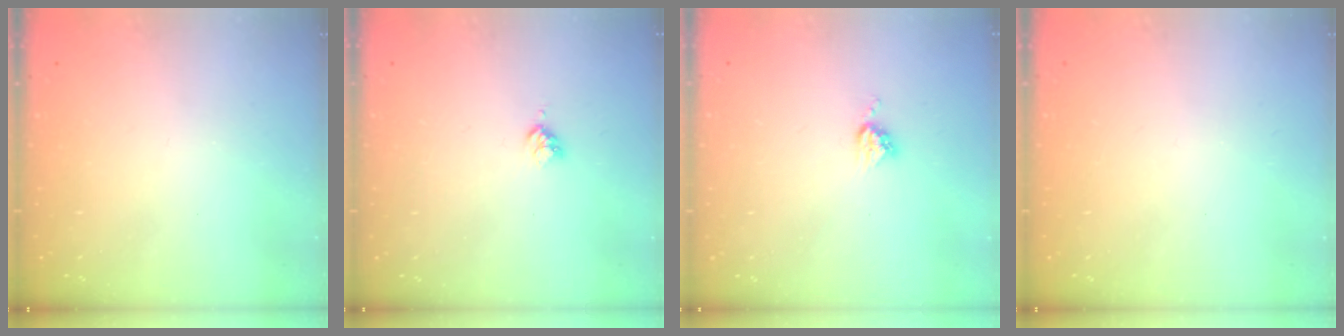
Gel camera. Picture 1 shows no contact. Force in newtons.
{"total": 3.0, "press": 2.9, "slide": 0.4}
{"total": 5.2, "press": 5.2, "slide": 0.1}
{"total": 0.0}